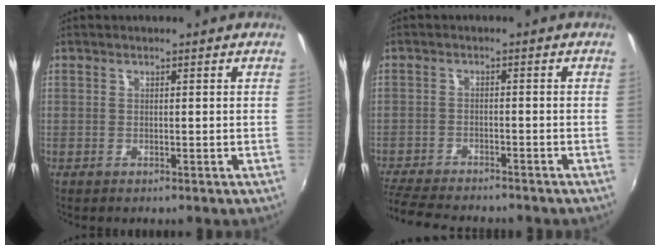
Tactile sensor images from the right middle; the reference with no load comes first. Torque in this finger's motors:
{"motor_torque": [0.67, -0.68, 0.10, 0.03]}